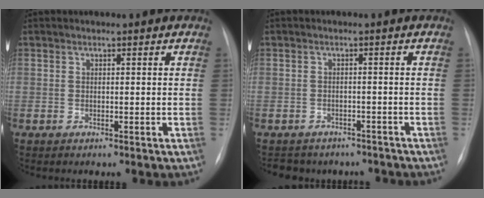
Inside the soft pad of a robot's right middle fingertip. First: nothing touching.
{"total": 8.1, "force": [-7.0, 4.0, 1.0], "torque": [-0.017, 0.010, -0.077]}